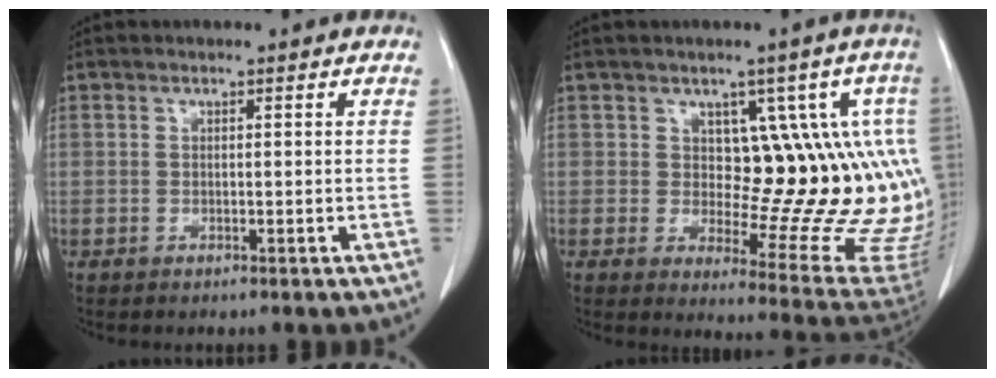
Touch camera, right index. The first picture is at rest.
{"total": 13.9, "force": [2.5, 5.7, 12.5], "torque": [-0.129, 0.004, 0.035]}